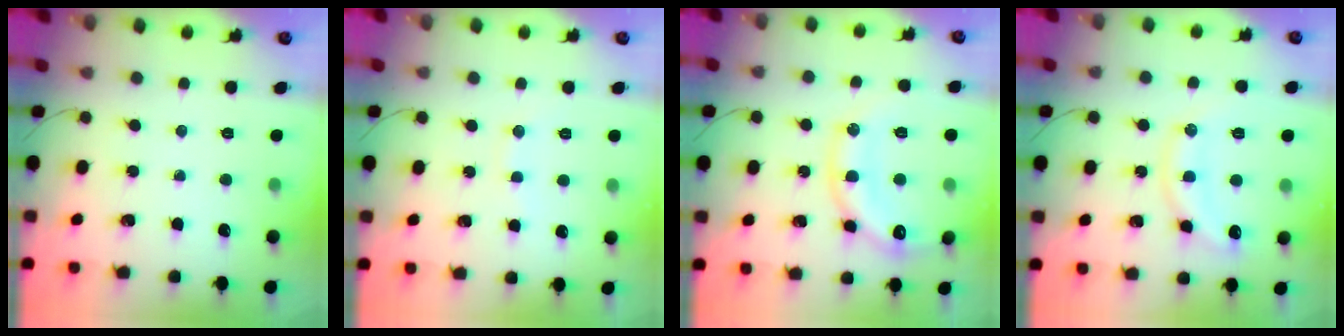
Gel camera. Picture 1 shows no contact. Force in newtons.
{"total": 5.4, "press": 5.3, "slide": 1.4}
{"total": 16.5, "press": 16.4, "slide": 2.1}
{"total": 13.1, "press": 13.1, "slide": 0.5}